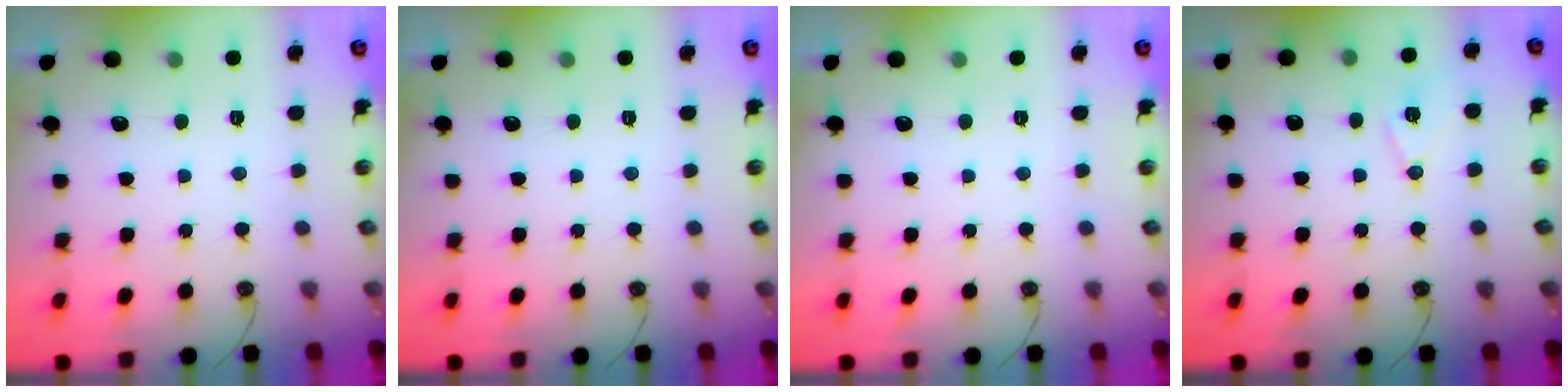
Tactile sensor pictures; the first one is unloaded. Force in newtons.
{"total": 0.0}
{"total": 0.0}
{"total": 8.6, "press": 7.9, "slide": 3.5}